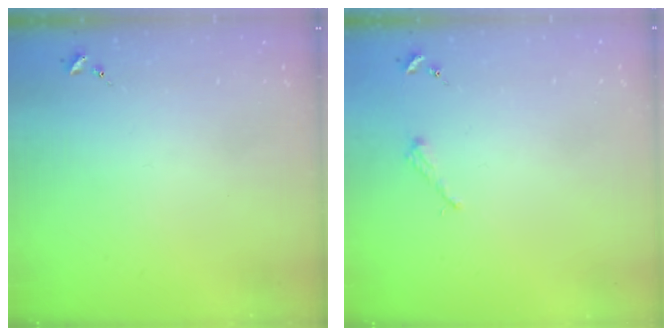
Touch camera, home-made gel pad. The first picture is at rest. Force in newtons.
{"total": 2.2, "press": 2.2, "slide": 0.3}